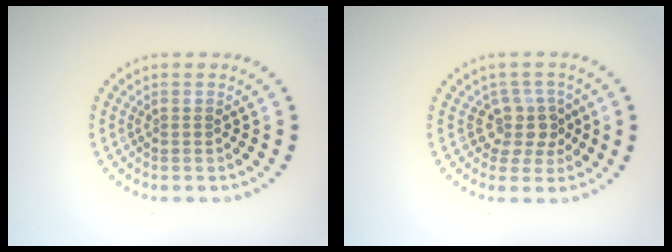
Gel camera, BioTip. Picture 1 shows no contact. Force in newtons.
{"total": 2.8, "press": 2.1, "slide": 1.9}